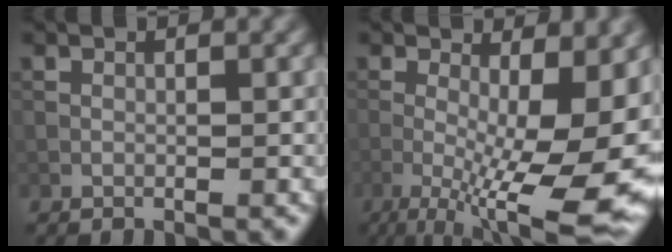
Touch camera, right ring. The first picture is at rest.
{"total": 16.6, "force": [-4.1, 5.3, 15.1], "torque": [-0.215, -0.019, -0.048]}